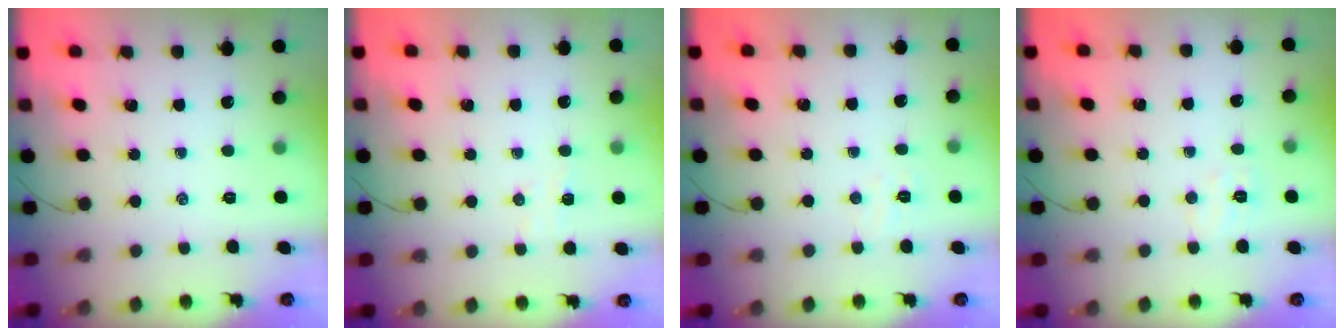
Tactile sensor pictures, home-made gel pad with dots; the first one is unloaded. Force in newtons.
{"total": 3.4, "press": 3.3, "slide": 0.9}
{"total": 3.0, "press": 3.0, "slide": 0.8}
{"total": 4.7, "press": 4.5, "slide": 1.1}